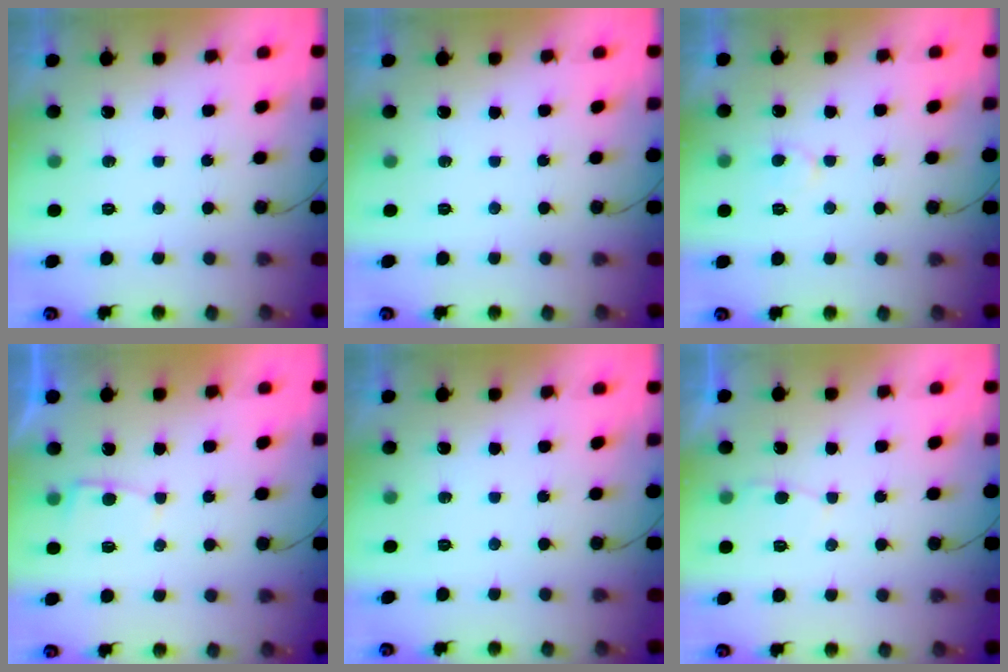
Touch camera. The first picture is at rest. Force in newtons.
{"total": 0.0}
{"total": 6.6, "press": 6.6, "slide": 0.4}
{"total": 2.7, "press": 2.7, "slide": 0.4}
{"total": 0.0}
{"total": 3.0, "press": 3.0, "slide": 0.3}